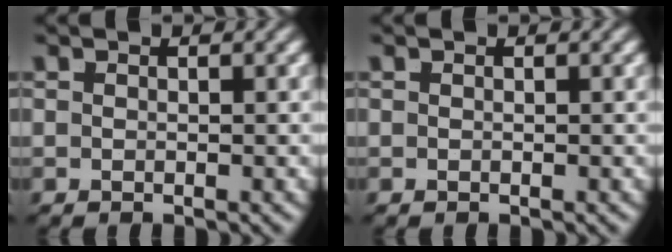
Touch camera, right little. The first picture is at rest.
{"total": 0.0}